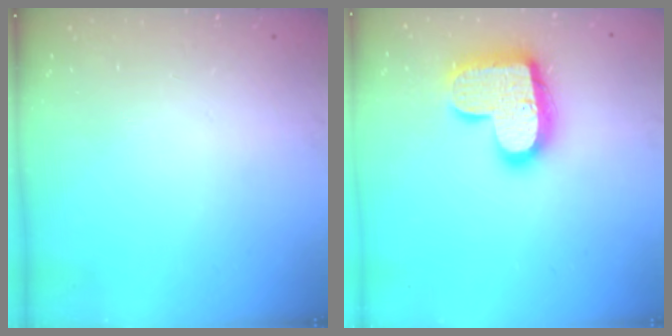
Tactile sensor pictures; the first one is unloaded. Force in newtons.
{"total": 17.8, "press": 17.7, "slide": 1.1}